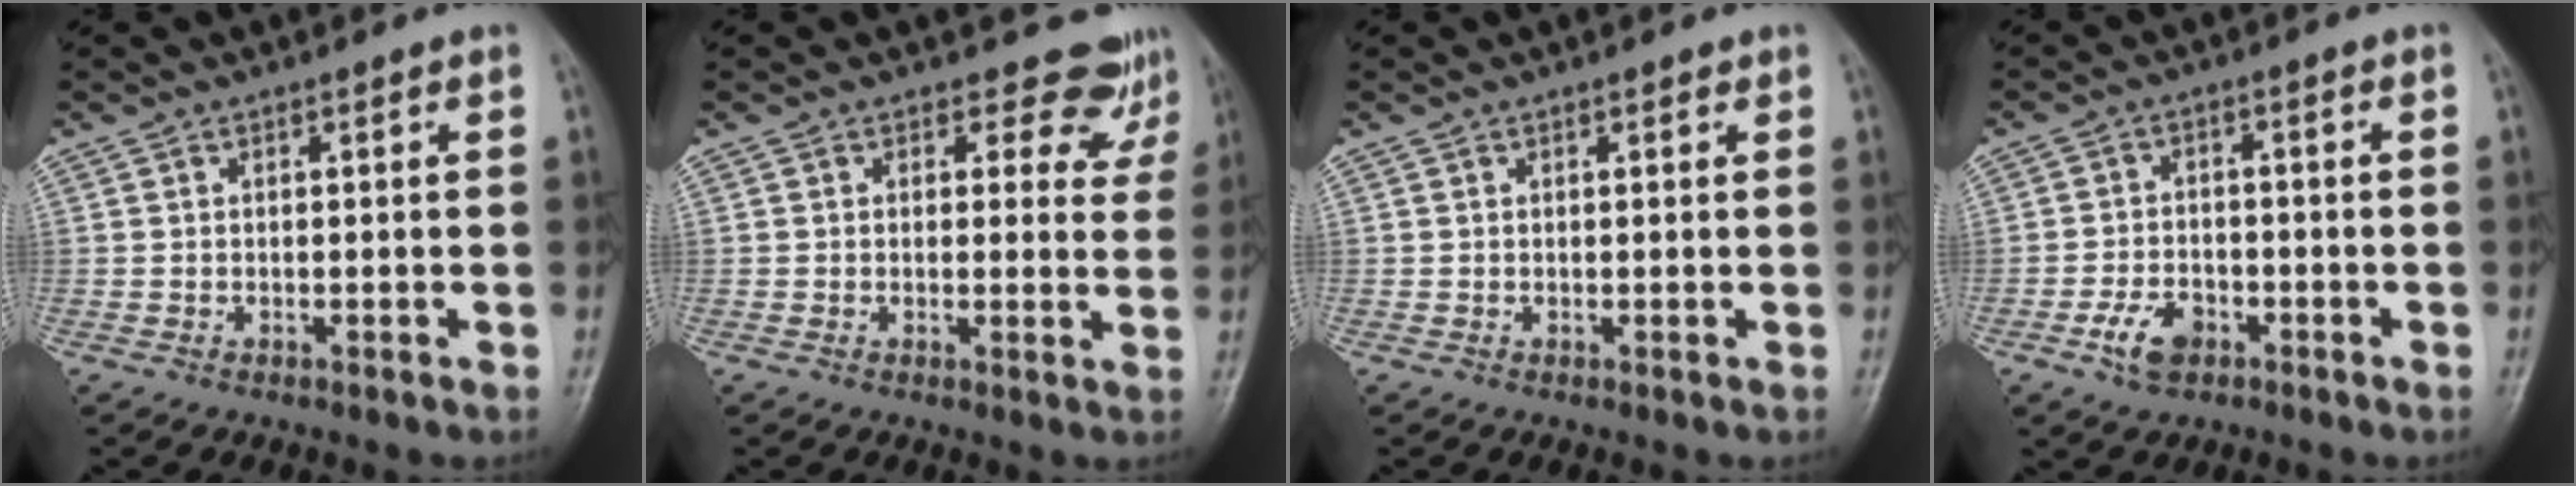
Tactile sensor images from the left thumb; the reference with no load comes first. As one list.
[{"total": 5.9, "force": [4.9, 3.2, 0.6], "torque": [0.028, -0.030, 0.037]}, {"total": 0.8, "force": [0.5, 0.3, 0.5], "torque": [-0.005, -0.002, 0.004]}, {"total": 5.5, "force": [-2.9, 3.4, 3.3], "torque": [-0.055, 0.015, -0.053]}]